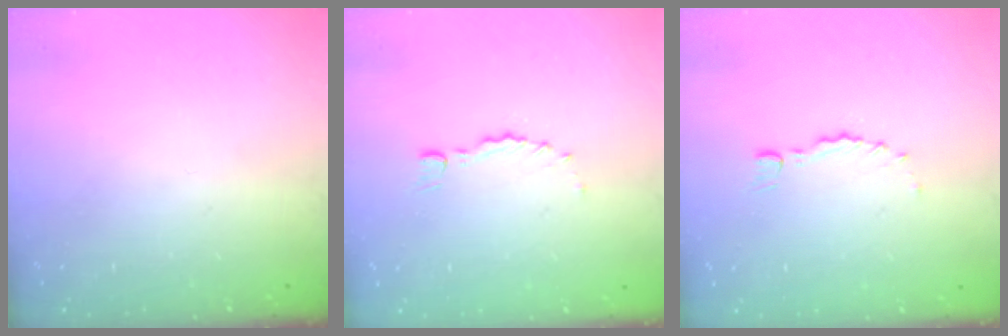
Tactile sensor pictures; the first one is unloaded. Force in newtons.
{"total": 0.0}
{"total": 0.0}